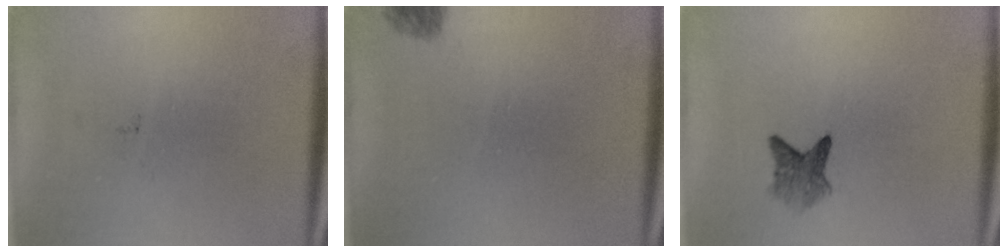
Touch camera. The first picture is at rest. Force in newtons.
{"total": 1.4}
{"total": 2.9}